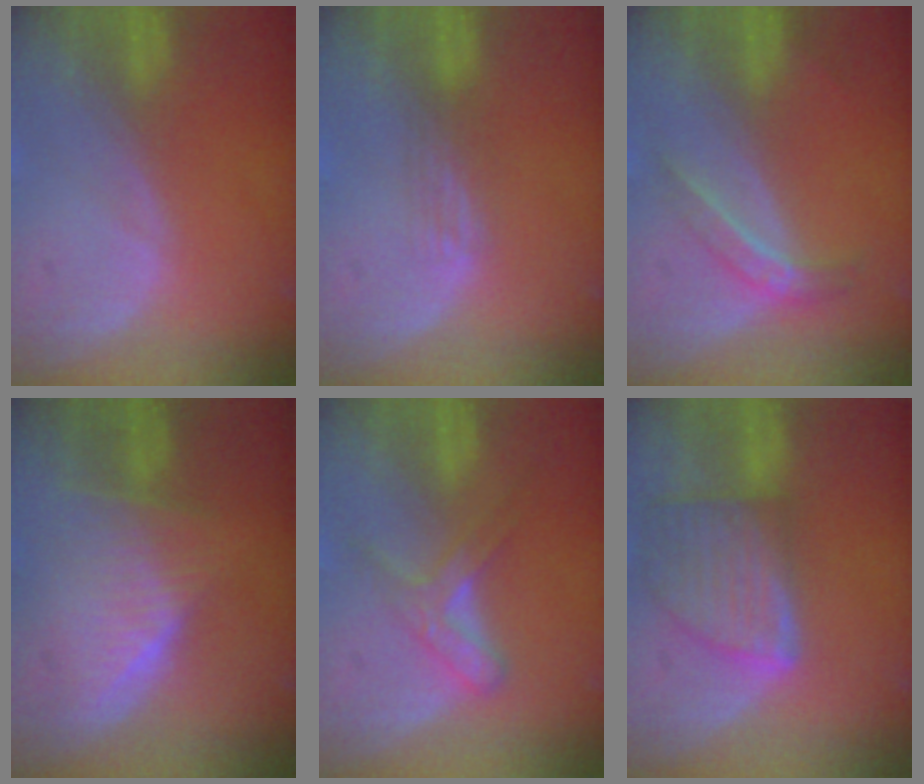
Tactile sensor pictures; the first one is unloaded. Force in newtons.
{"total": 2.1, "press": 1.6, "slide": 1.3}
{"total": 4.4, "press": 3.9, "slide": 2.1}
{"total": 6.3, "press": 6.1, "slide": 1.6}
{"total": 5.9, "press": 5.1, "slide": 3.0}
{"total": 8.2, "press": 7.3, "slide": 3.6}